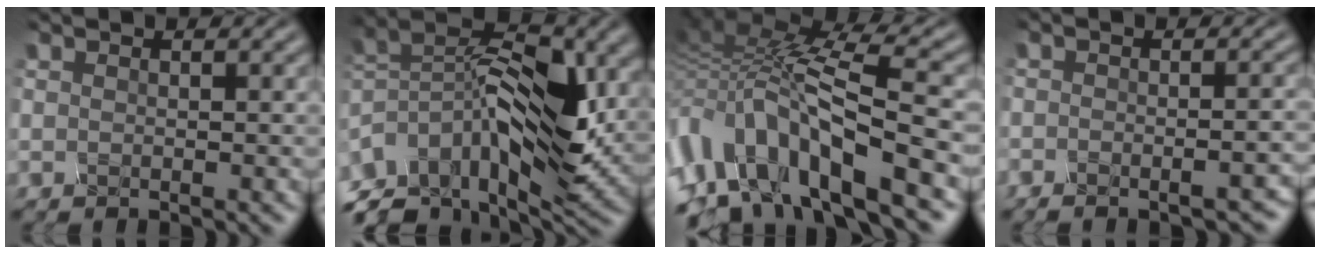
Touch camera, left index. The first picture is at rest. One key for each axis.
{"total": 12.5, "fx": -6.1, "fy": 6.5, "fz": 8.8, "tx": -0.195, "ty": 0.009, "tz": -0.094}
{"total": 12.3, "fx": -4.2, "fy": 4.8, "fz": 10.5, "tx": -0.230, "ty": 0.013, "tz": -0.041}
{"total": 3.0, "fx": -2.7, "fy": 0.3, "fz": 1.2, "tx": -0.015, "ty": -0.004, "tz": -0.017}